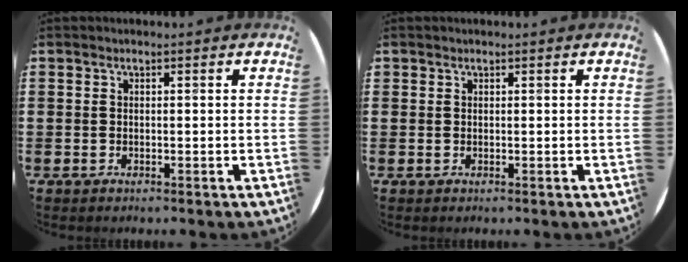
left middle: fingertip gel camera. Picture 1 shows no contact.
{"total": 0.0}